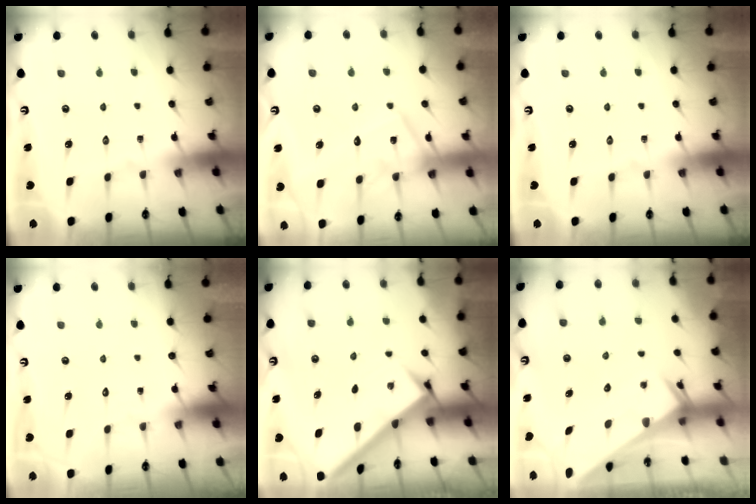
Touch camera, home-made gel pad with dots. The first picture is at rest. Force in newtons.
{"total": 14.0, "press": 13.9, "slide": 1.1}
{"total": 0.0}
{"total": 1.5, "press": 1.5, "slide": 0.0}
{"total": 2.8, "press": 2.8, "slide": 0.3}
{"total": 2.5, "press": 2.5, "slide": 0.1}